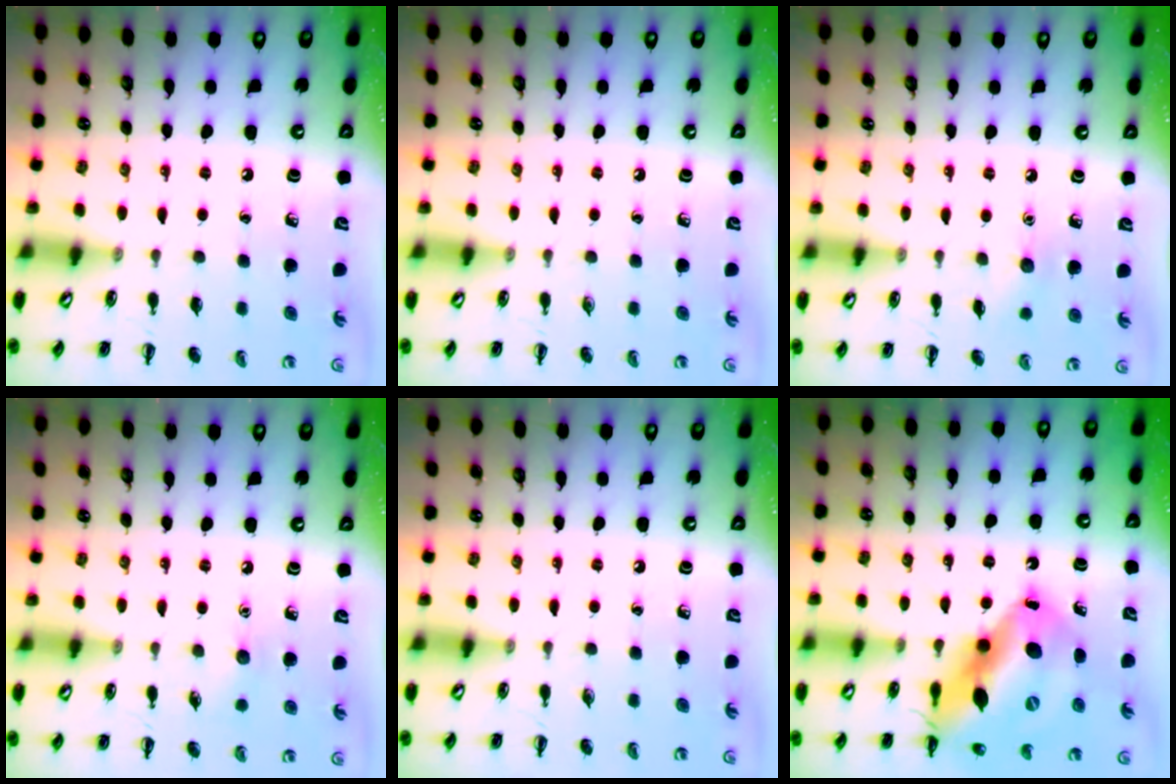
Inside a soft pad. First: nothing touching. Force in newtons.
{"total": 0.0}
{"total": 5.6, "press": 5.4, "slide": 1.5}
{"total": 4.8, "press": 4.6, "slide": 1.2}
{"total": 0.0}
{"total": 19.4, "press": 18.7, "slide": 5.1}